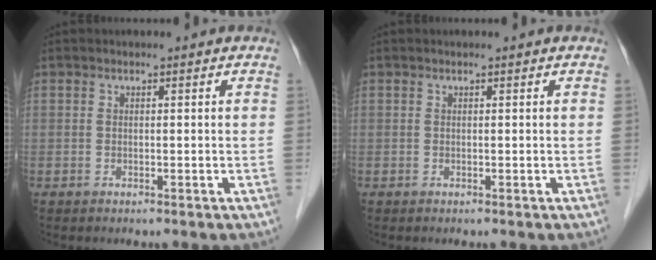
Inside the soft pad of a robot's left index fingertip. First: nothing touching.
{"total": 0.0}